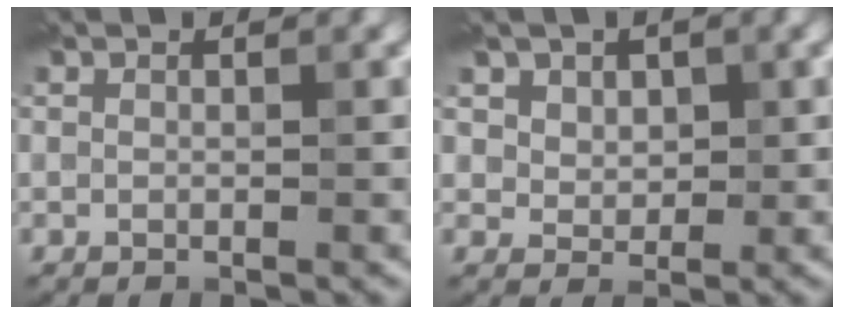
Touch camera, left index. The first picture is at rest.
{"total": 3.7, "force": [2.2, 2.7, 1.4], "torque": [-0.046, -0.010, 0.051]}